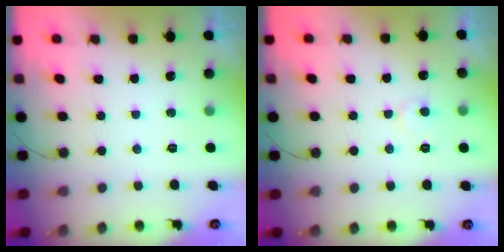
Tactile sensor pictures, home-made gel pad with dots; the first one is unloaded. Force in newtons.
{"total": 4.6, "press": 4.6, "slide": 0.4}